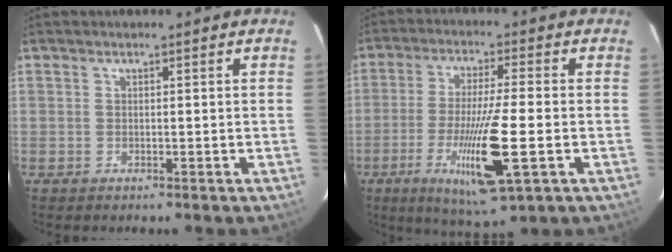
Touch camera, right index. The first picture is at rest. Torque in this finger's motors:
{"motor_torque": [0.91, 0.01, 0.64, 0.21]}